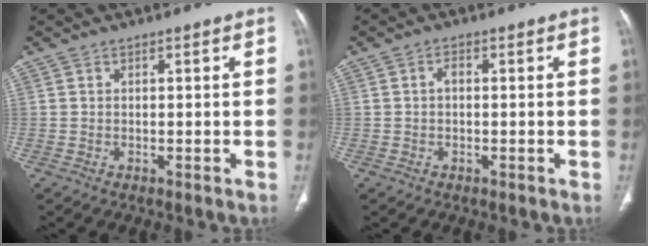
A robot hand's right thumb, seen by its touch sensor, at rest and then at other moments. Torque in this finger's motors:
{"motor_torque": [1.24, 1.19, 0.11, -0.27, -0.03]}